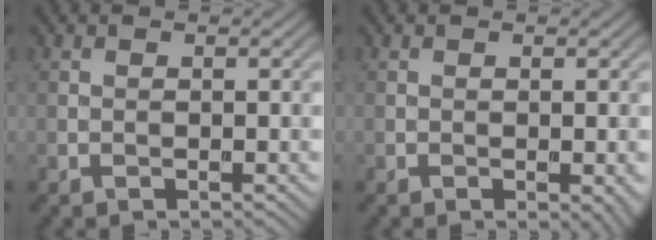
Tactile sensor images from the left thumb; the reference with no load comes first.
{"total": 1.0, "force": [-0.3, 0.3, 0.9], "torque": [-0.009, -0.003, -0.003]}